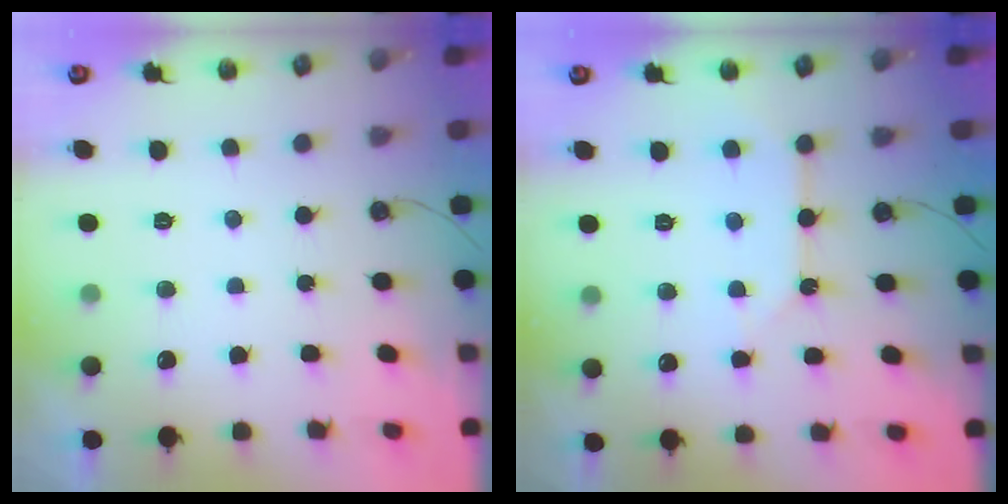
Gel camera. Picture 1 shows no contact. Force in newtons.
{"total": 6.7, "press": 6.6, "slide": 0.8}